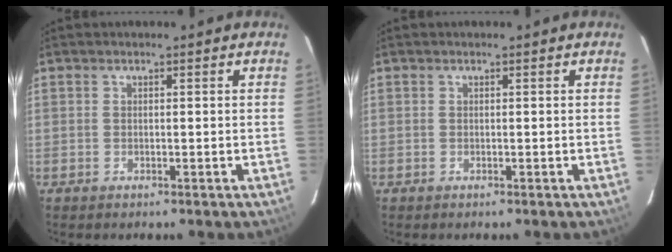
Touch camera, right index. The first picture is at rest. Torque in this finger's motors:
{"motor_torque": [0.00, 0.00, 0.01, 0.00]}